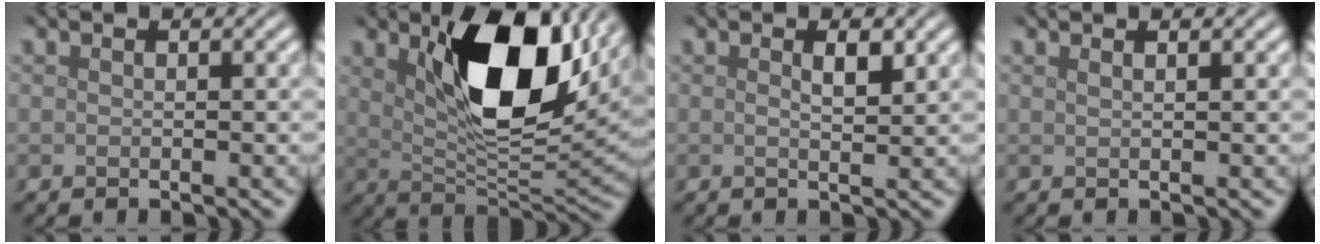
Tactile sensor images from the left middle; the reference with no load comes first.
{"total": 11.6, "force": [3.8, 5.1, 9.6], "torque": [-0.159, -0.002, 0.063]}
{"total": 1.6, "force": [0.6, 0.3, 1.5], "torque": [-0.024, 0.000, 0.007]}
{"total": 1.3, "force": [0.8, 0.6, 0.9], "torque": [-0.002, 0.001, -0.001]}